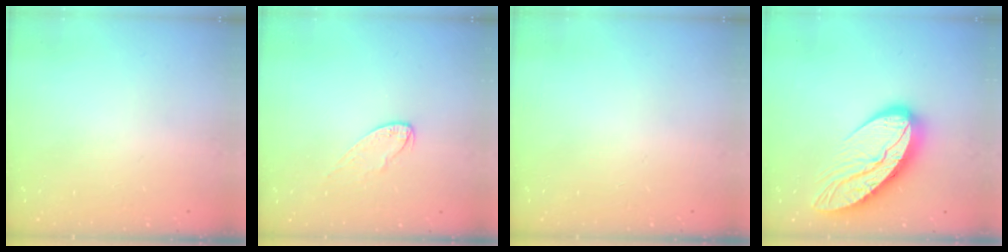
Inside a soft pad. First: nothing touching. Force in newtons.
{"total": 5.5, "press": 5.5, "slide": 0.4}
{"total": 0.0}
{"total": 15.1, "press": 15.0, "slide": 1.3}